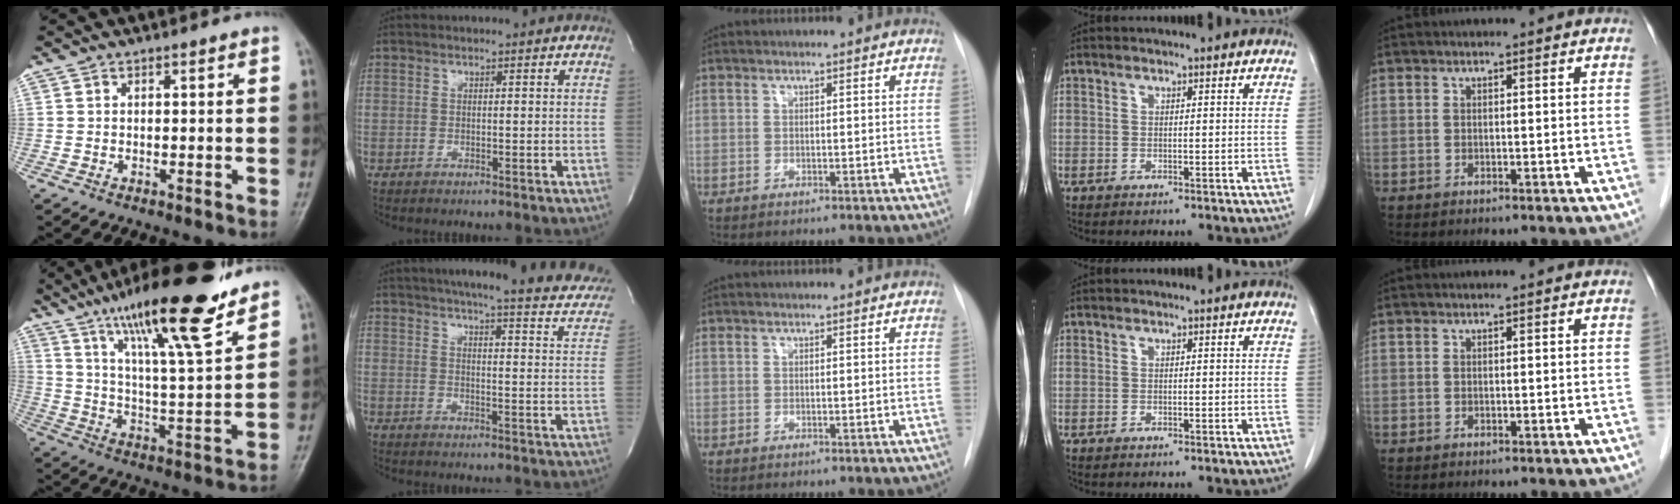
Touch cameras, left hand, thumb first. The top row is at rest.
{"thumb": {"total": 20.6, "force": [14.3, 3.5, 14.4], "torque": [-0.219, -0.061, 0.240]}, "index": {"total": 23.1, "force": [19.2, 3.1, 12.4], "torque": [-0.165, -0.025, 0.215]}}